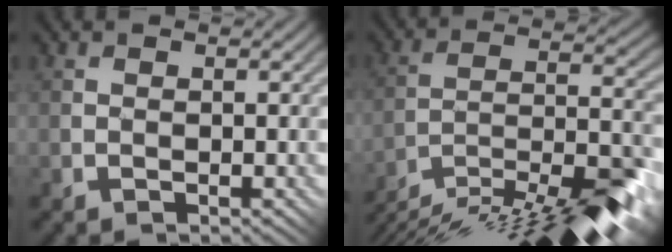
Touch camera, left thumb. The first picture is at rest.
{"total": 16.0, "force": [-13.3, 2.2, 8.6], "torque": [-0.141, 0.013, -0.220]}